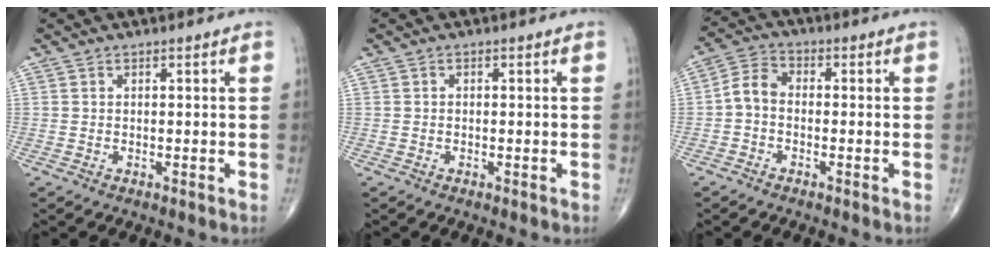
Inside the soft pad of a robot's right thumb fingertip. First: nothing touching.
{"total": 0.0}
{"total": 4.8, "force": [-1.1, 3.3, 3.2], "torque": [-0.054, 0.020, -0.036]}